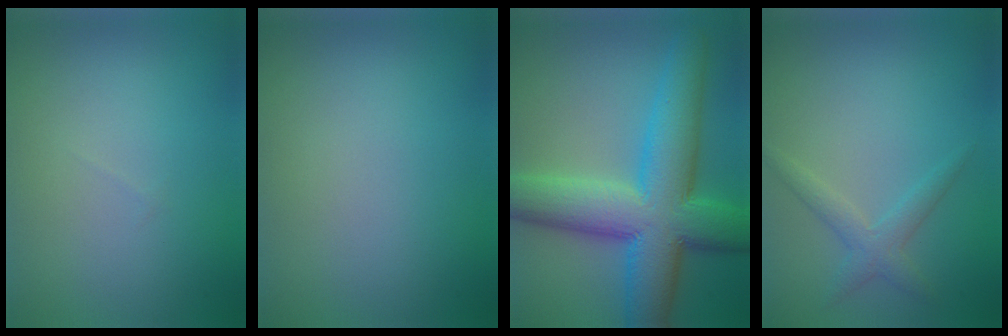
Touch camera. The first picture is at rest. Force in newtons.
{"total": 0.0}
{"total": 11.8, "press": 11.8, "slide": 0.1}
{"total": 2.0, "press": 2.0, "slide": 0.1}